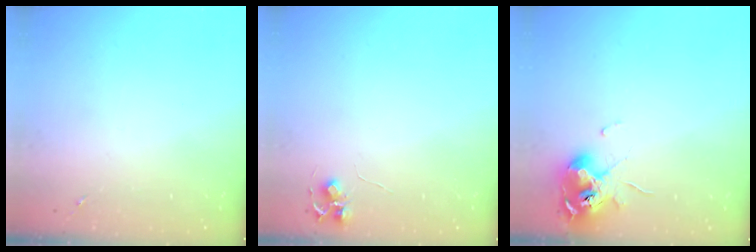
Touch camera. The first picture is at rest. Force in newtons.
{"total": 5.9, "press": 5.9, "slide": 0.5}
{"total": 10.8, "press": 10.7, "slide": 1.2}